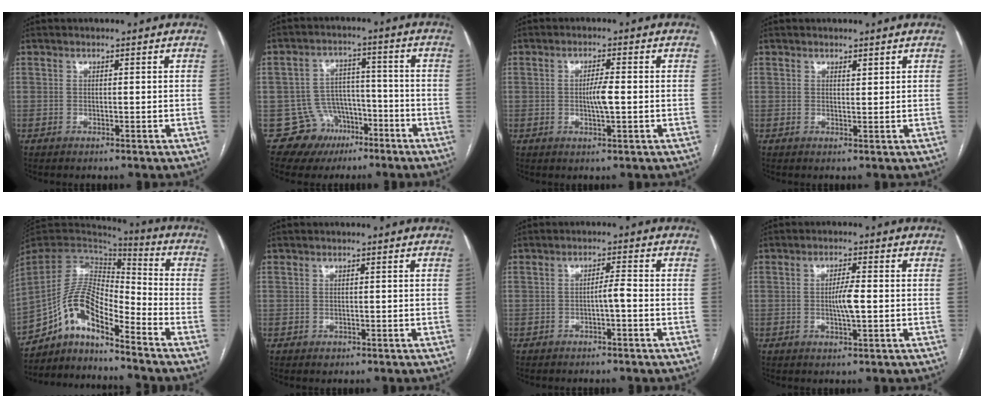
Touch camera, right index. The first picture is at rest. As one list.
[{"total": 8.1, "force": [-4.5, 6.7, 0.0], "torque": [0.011, 0.040, -0.061]}, {"total": 3.3, "force": [-0.3, 0.3, 3.2], "torque": [-0.059, -0.001, -0.004]}, {"total": 1.1, "force": [0.8, 0.6, 0.5], "torque": [-0.007, 0.000, 0.011]}, {"total": 12.7, "force": [-9.0, 3.3, 8.4], "torque": [-0.164, 0.028, -0.164]}, {"total": 1.0, "force": [-0.3, 0.9, 0.1], "torque": [-0.002, 0.004, -0.002]}, {"total": 2.1, "force": [-0.8, 0.0, 1.9], "torque": [-0.028, 0.003, -0.016]}, {"total": 3.7, "force": [-0.3, 0.4, 3.6], "torque": [-0.066, -0.002, -0.005]}]